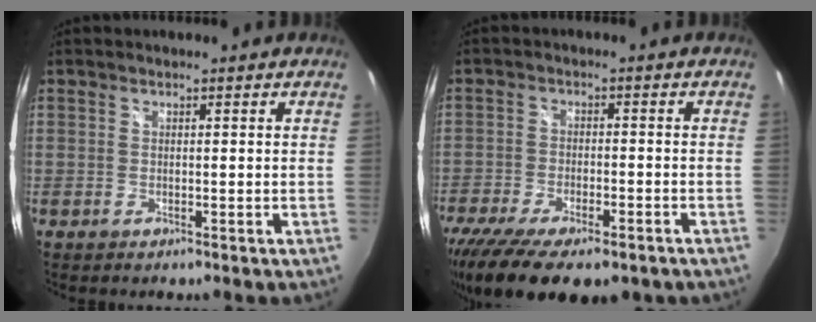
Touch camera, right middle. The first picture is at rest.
{"total": 17.5, "force": [-12.7, 6.1, 10.5], "torque": [-0.223, -0.061, -0.193]}